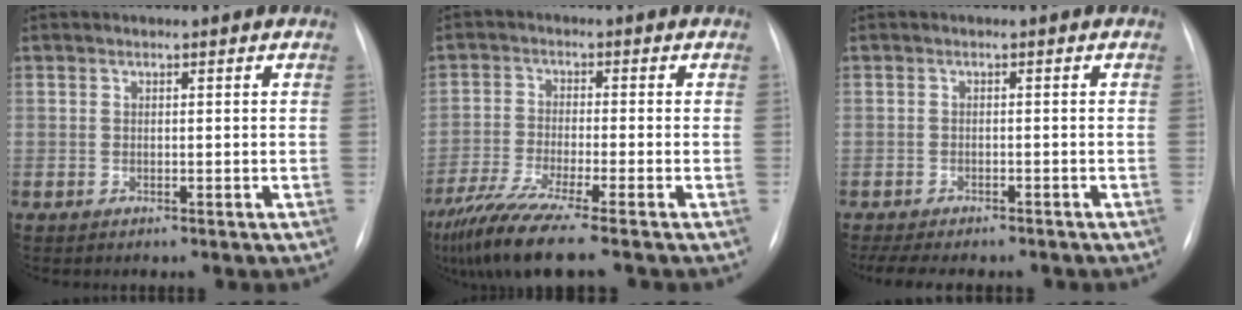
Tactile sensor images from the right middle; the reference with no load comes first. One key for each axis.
{"total": 10.2, "fx": -7.7, "fy": -0.6, "fz": 6.7, "tx": -0.122, "ty": -0.033, "tz": -0.134}
{"total": 10.2, "fx": -8.6, "fy": 3.1, "fz": 4.5, "tx": -0.071, "ty": -0.001, "tz": -0.113}